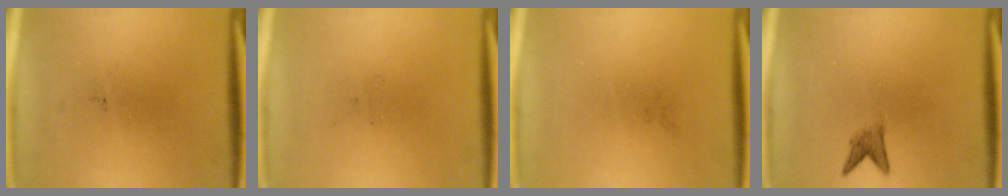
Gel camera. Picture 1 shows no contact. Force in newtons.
{"total": 0.0}
{"total": 0.0}
{"total": 1.8}